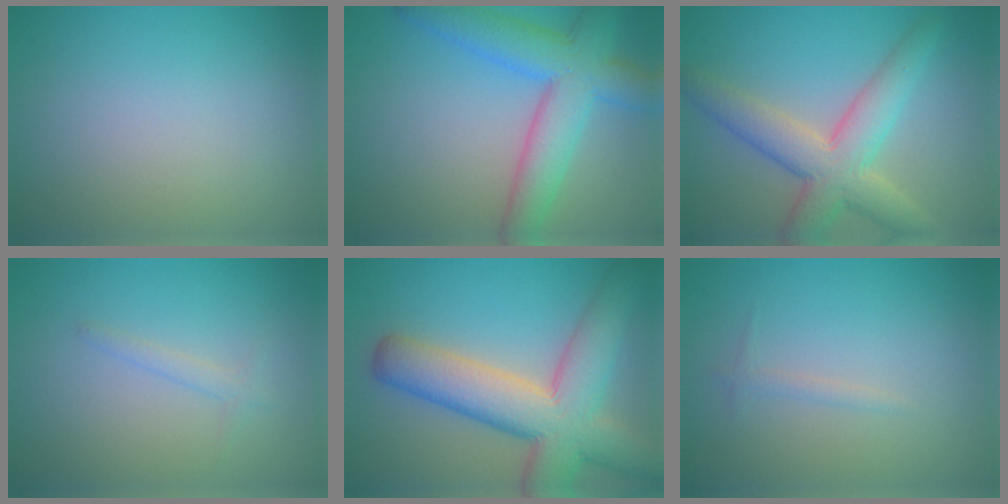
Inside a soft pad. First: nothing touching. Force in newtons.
{"total": 7.3, "press": 7.3, "slide": 0.2}
{"total": 6.3, "press": 6.3, "slide": 0.3}
{"total": 1.0, "press": 1.0, "slide": 0.0}
{"total": 10.3, "press": 10.3, "slide": 0.5}
{"total": 0.7, "press": 0.7, "slide": 0.1}